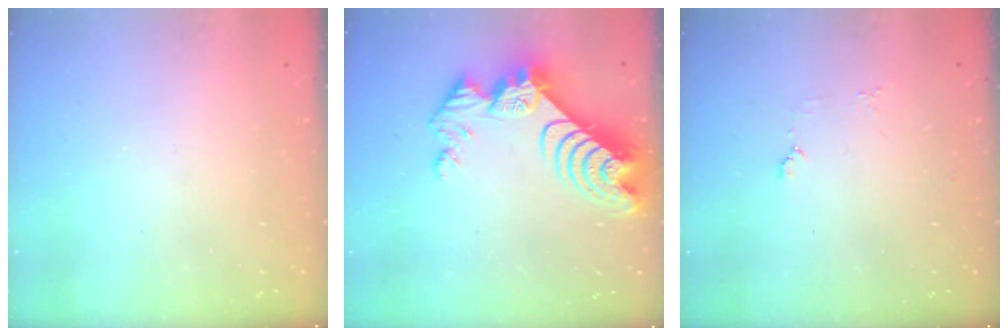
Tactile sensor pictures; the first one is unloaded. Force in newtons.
{"total": 14.6, "press": 14.5, "slide": 1.5}
{"total": 4.2, "press": 4.2, "slide": 0.5}